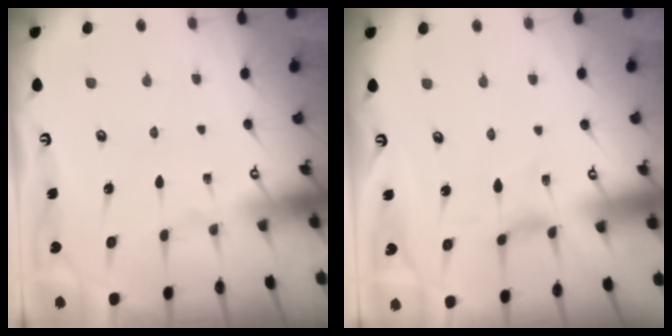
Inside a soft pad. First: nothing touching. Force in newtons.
{"total": 1.3, "press": 1.3, "slide": 0.2}